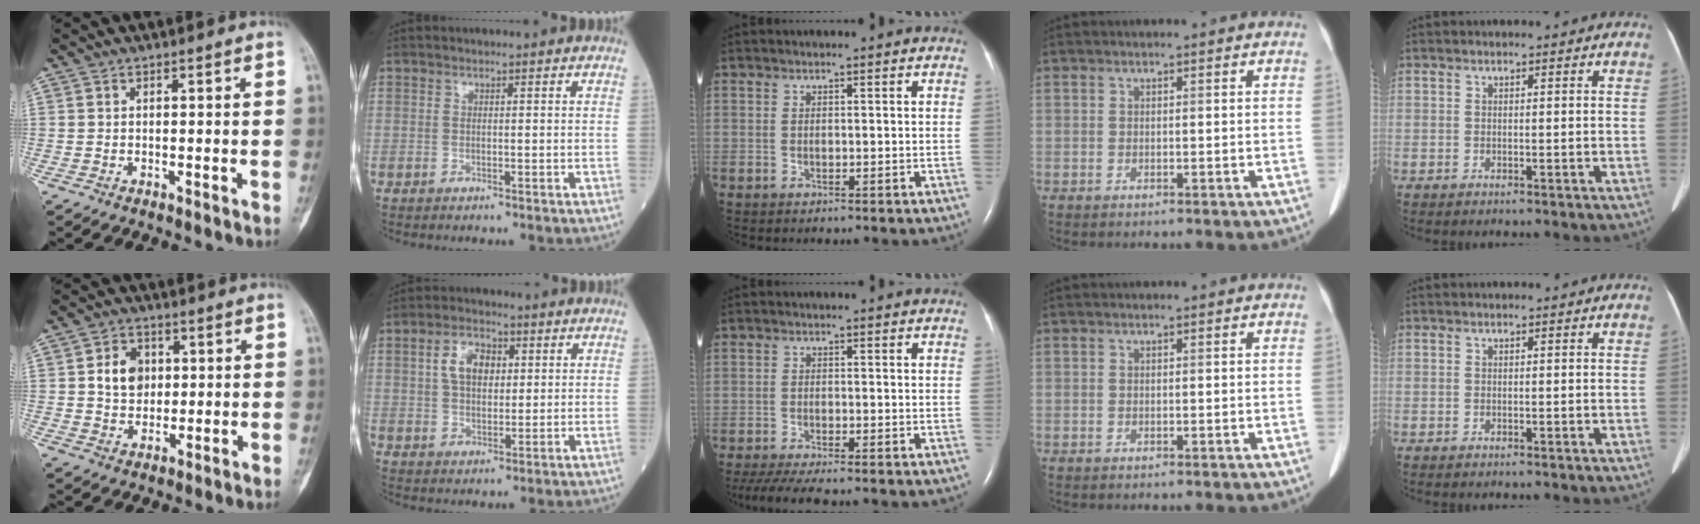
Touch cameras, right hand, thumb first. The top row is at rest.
{"thumb": {"total": 7.2, "force": [1.3, 5.7, 4.2], "torque": [-0.043, -0.004, 0.023]}, "index": {"total": 6.4, "force": [1.9, 3.7, 4.8], "torque": [-0.091, 0.015, 0.037]}, "middle": {"total": 6.7, "force": [-5.6, 0.1, 3.6], "torque": [-0.059, -0.019, -0.094]}}